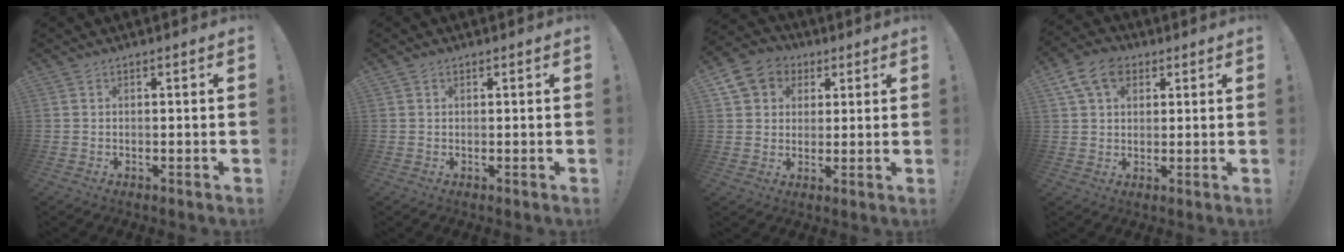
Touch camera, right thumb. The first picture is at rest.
{"total": 0.6, "force": [0.4, 0.5, 0.1], "torque": [0.003, -0.001, 0.007]}
{"total": 8.9, "force": [3.2, 7.8, 2.7], "torque": [-0.036, -0.015, 0.068]}
{"total": 10.4, "force": [4.7, 7.3, 5.7], "torque": [-0.093, -0.004, 0.091]}